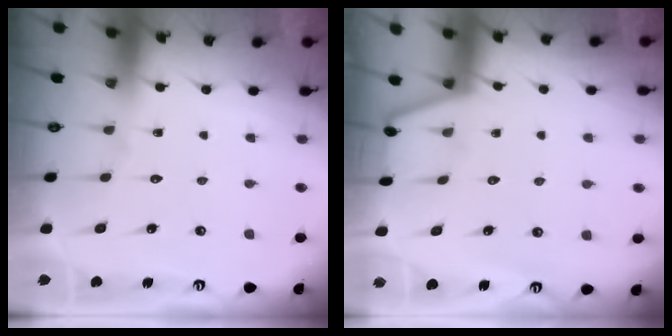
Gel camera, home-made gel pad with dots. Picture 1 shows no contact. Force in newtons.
{"total": 1.4, "press": 1.4, "slide": 0.2}